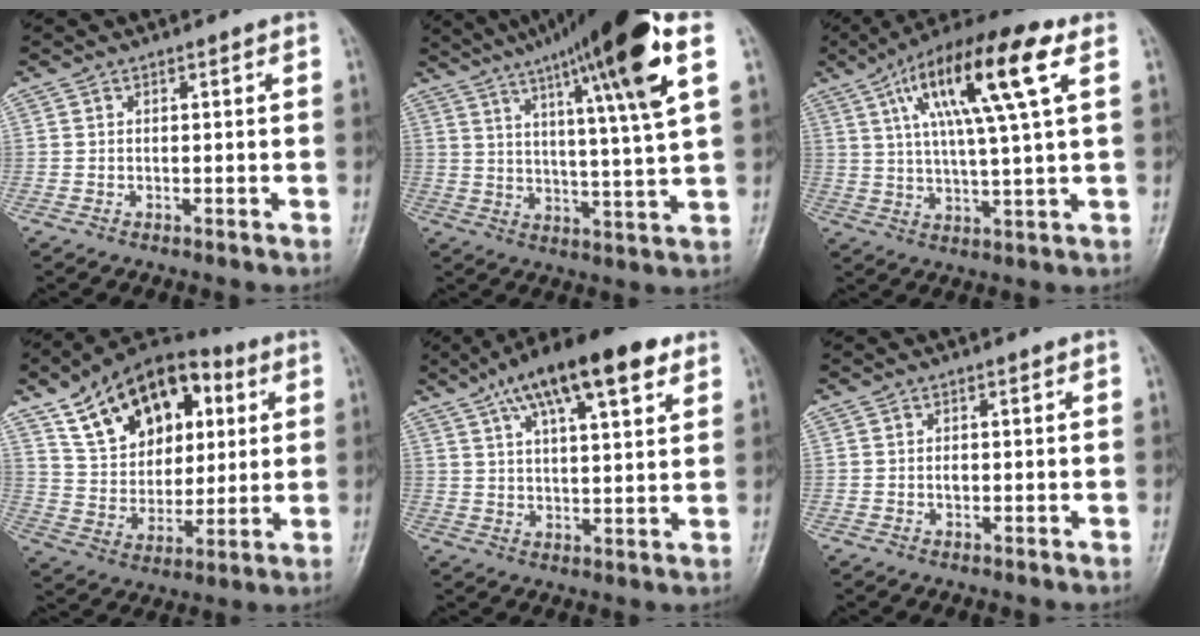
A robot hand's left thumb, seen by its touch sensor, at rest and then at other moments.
{"total": 21.0, "force": [10.5, 1.7, 18.1], "torque": [-0.279, -0.017, 0.163]}
{"total": 17.6, "force": [6.6, 3.3, 16.0], "torque": [-0.284, 0.005, 0.105]}
{"total": 21.2, "force": [8.7, 13.7, 13.5], "torque": [-0.169, -0.005, 0.149]}
{"total": 17.7, "force": [10.1, 5.8, 13.3], "torque": [-0.200, -0.010, 0.162]}
{"total": 0.9, "force": [0.1, 0.6, 0.6], "torque": [-0.008, 0.001, 0.000]}